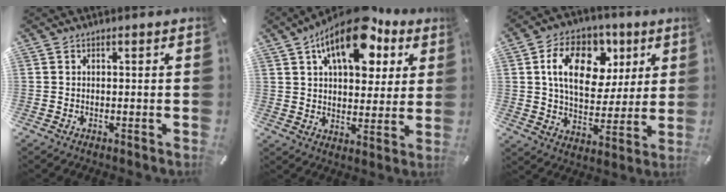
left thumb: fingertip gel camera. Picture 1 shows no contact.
{"total": 17.2, "force": [9.2, 9.1, 11.4], "torque": [-0.176, -0.034, 0.155]}
{"total": 16.3, "force": [5.6, 11.3, 10.4], "torque": [-0.160, -0.002, 0.101]}